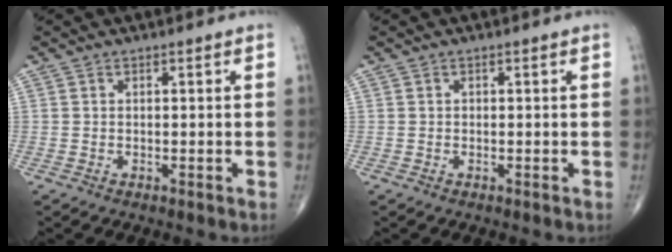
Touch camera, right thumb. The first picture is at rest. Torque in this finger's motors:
{"motor_torque": [0.39, -0.58, 0.15, 0.03, -0.01]}